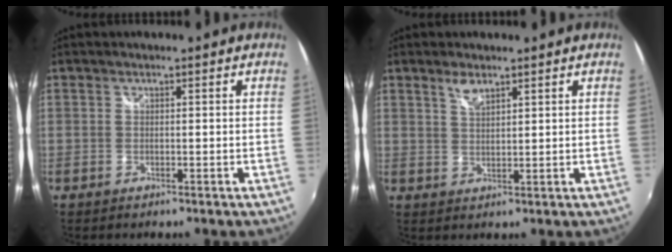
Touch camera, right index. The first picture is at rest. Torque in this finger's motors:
{"motor_torque": [0.01, 0.00, 0.04, 0.04]}